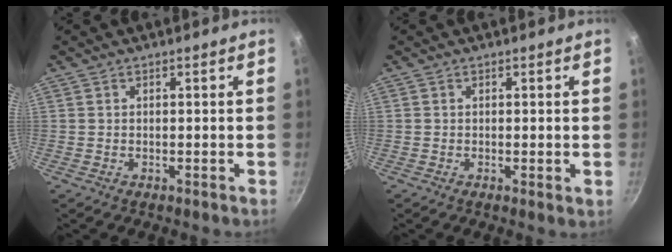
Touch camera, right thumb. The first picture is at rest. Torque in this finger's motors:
{"motor_torque": [-0.36, 0.04, -0.02, -0.11, 0.01]}